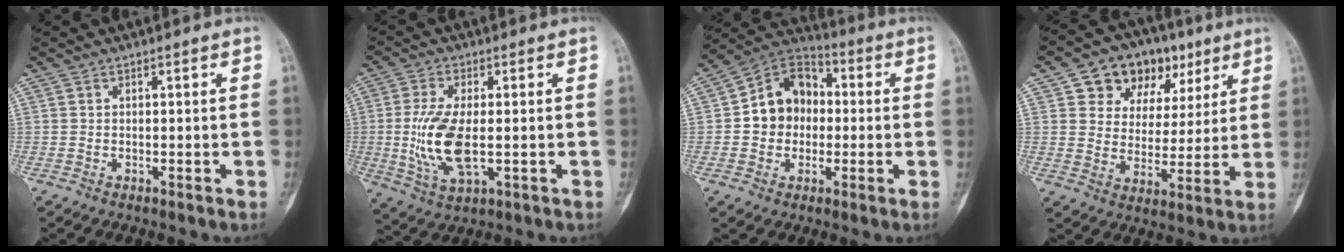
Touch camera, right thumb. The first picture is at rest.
{"total": 11.5, "force": [-0.8, 5.2, 10.3], "torque": [-0.218, -0.013, -0.008]}
{"total": 12.4, "force": [-0.1, 10.3, 7.0], "torque": [-0.079, 0.033, -0.012]}
{"total": 15.1, "force": [7.6, 10.7, 7.5], "torque": [-0.069, -0.006, 0.122]}